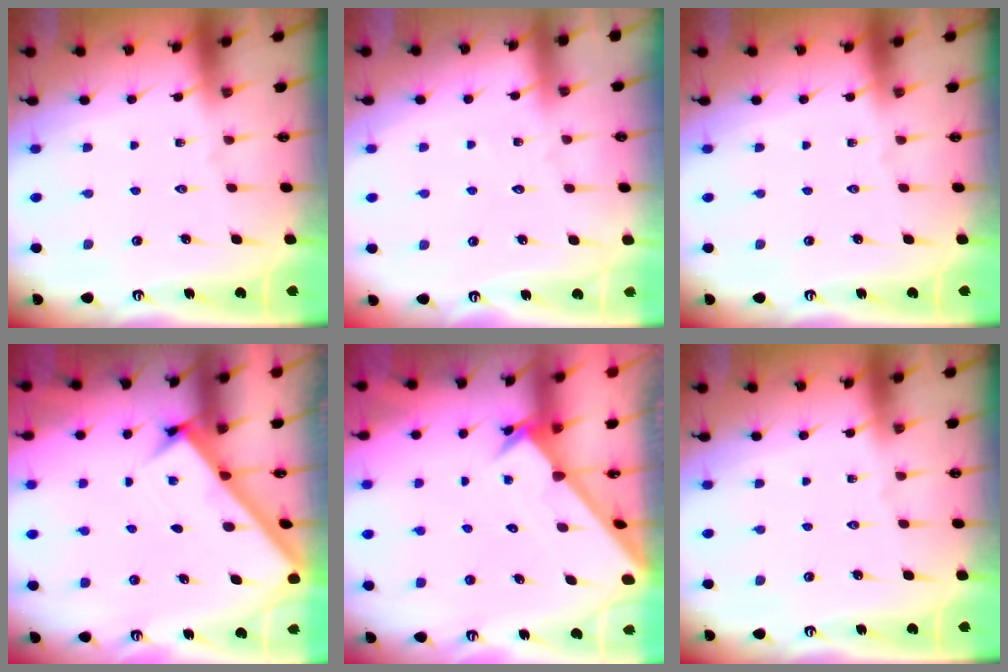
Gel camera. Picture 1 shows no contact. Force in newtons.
{"total": 2.7, "press": 2.7, "slide": 0.3}
{"total": 0.0}
{"total": 2.4, "press": 2.4, "slide": 0.3}
{"total": 2.5, "press": 2.5, "slide": 0.2}
{"total": 0.0}